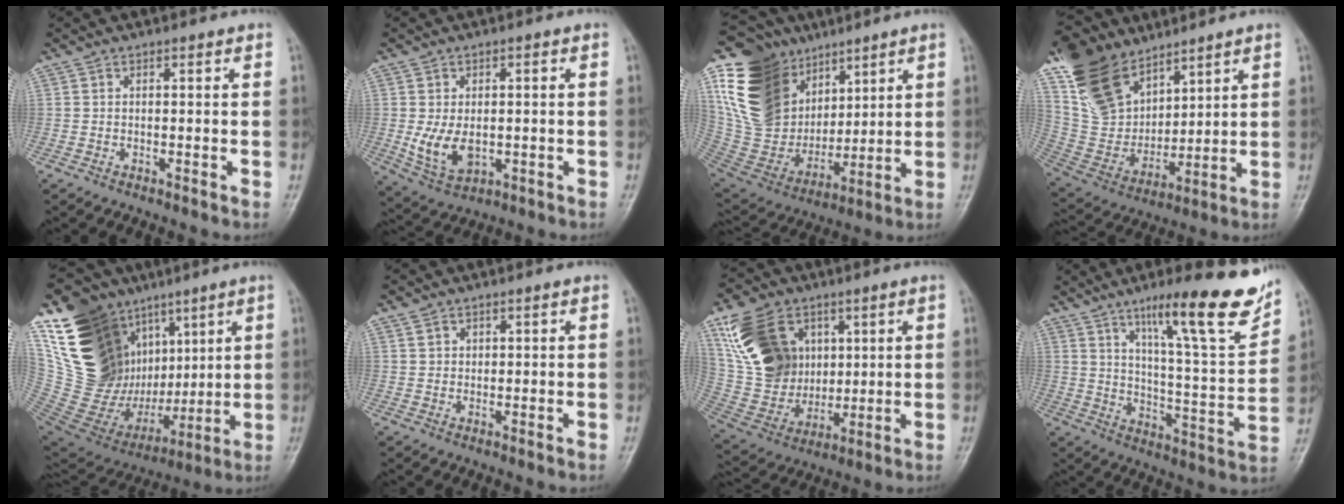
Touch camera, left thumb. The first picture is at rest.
{"total": 7.3, "force": [-0.9, 4.8, 5.5], "torque": [-0.093, -0.006, -0.003]}
{"total": 24.4, "force": [10.2, 17.9, 13.2], "torque": [-0.230, -0.021, 0.207]}
{"total": 20.3, "force": [12.7, 11.7, 10.6], "torque": [-0.182, -0.045, 0.250]}
{"total": 31.6, "force": [9.5, 21.9, 20.7], "torque": [-0.365, -0.008, 0.196]}
{"total": 1.6, "force": [0.7, 1.3, 0.2], "torque": [0.004, 0.000, 0.015]}
{"total": 19.3, "force": [6.6, 14.7, 10.7], "torque": [-0.186, -0.013, 0.137]}
{"total": 20.1, "force": [12.7, 3.2, 15.2], "torque": [-0.193, -0.062, 0.196]}